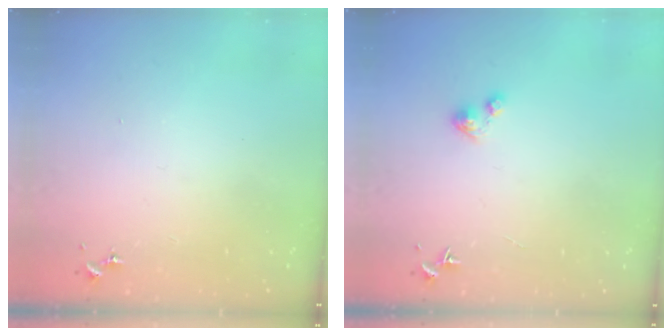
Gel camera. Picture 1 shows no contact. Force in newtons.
{"total": 3.0, "press": 3.0, "slide": 0.2}